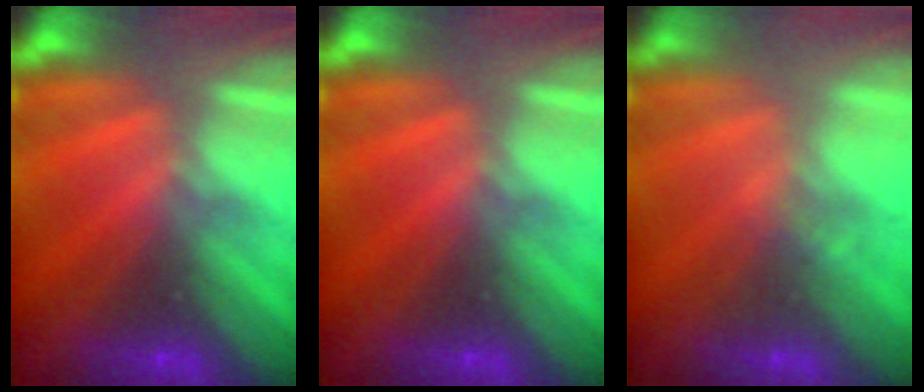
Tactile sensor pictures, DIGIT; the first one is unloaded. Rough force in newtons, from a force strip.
{"total": 0.0}
{"total": 2.2}